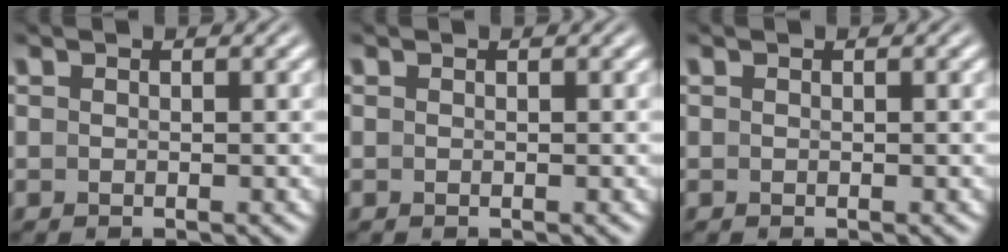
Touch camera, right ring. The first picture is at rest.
{"total": 0.0}
{"total": 0.0}